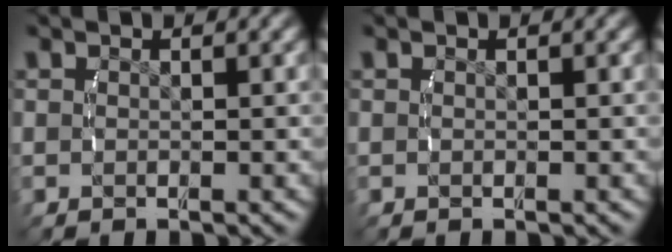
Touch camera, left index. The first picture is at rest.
{"total": 0.0}